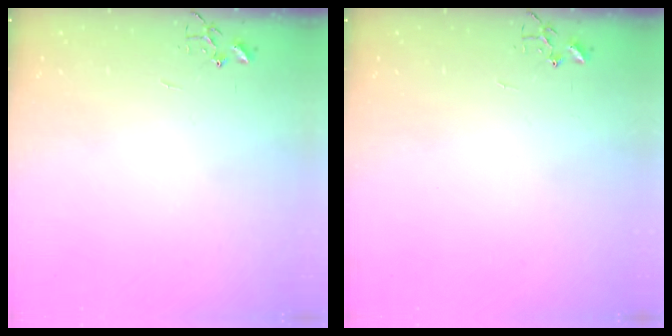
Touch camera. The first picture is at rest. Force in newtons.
{"total": 0.0}